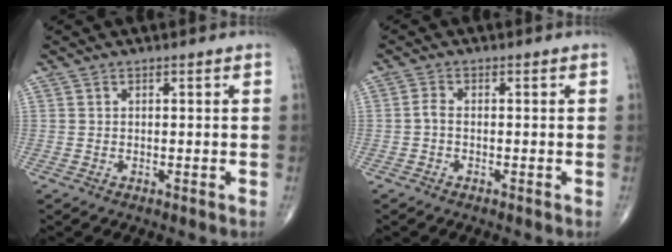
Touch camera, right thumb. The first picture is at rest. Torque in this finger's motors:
{"motor_torque": [-0.25, 0.05, 0.25, -0.04, 0.00]}